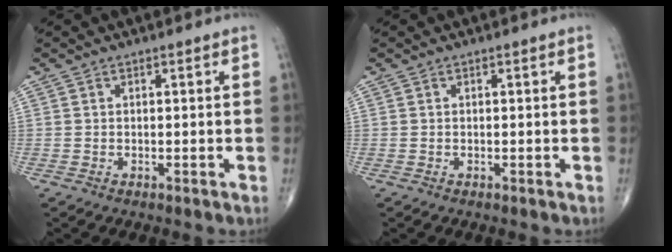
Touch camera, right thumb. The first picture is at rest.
{"total": 0.0}